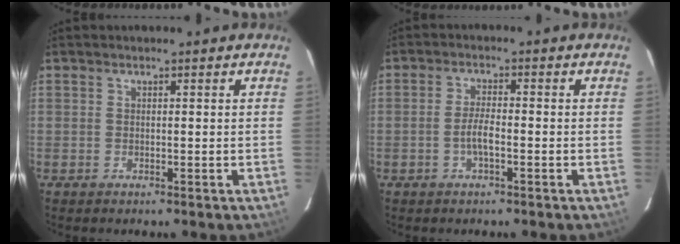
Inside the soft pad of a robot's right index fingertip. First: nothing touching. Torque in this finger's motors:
{"motor_torque": [0.66, -0.22, 0.39, 0.08]}